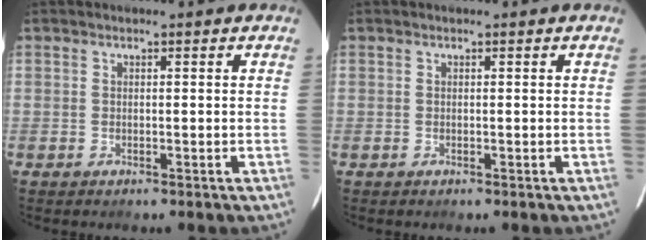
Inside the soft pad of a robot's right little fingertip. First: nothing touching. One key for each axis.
{"total": 0.0}